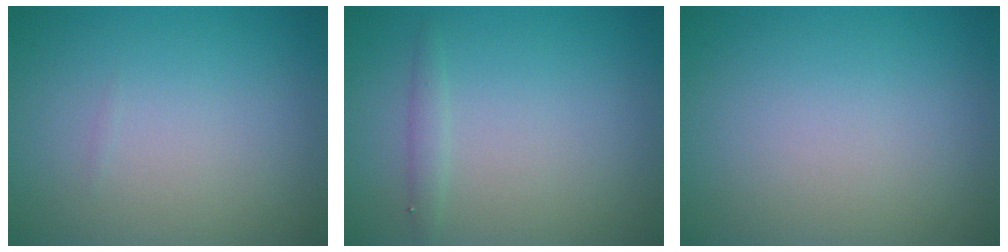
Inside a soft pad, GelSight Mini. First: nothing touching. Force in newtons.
{"total": 1.0, "press": 1.0, "slide": 0.1}
{"total": 0.0}